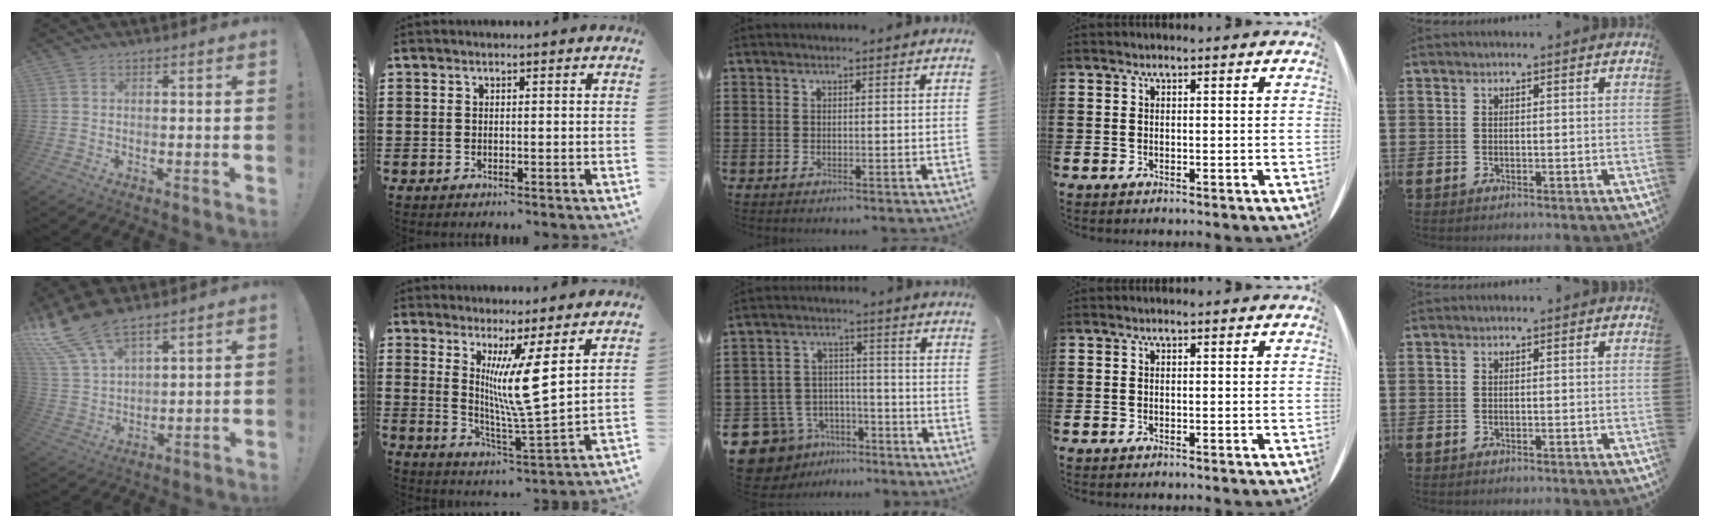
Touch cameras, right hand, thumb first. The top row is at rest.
{"thumb": {"total": 13.3, "force": [10.5, 5.0, 6.6], "torque": [-0.137, -0.057, 0.199]}, "index": {"total": 9.0, "force": [3.9, -0.6, 8.1], "torque": [-0.146, -0.030, 0.060]}, "middle": {"total": 8.4, "force": [-6.8, 4.8, 1.3], "torque": [-0.061, 0.020, -0.135]}}